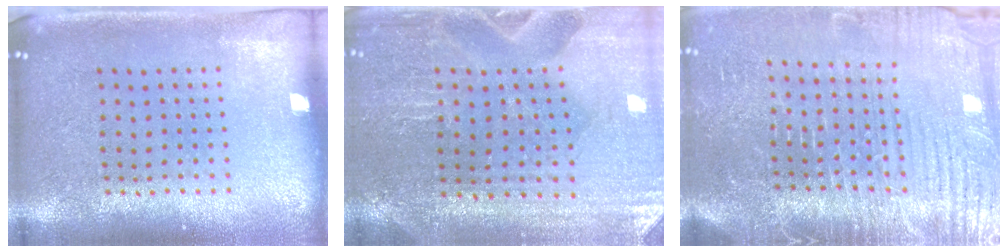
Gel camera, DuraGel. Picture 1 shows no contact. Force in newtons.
{"total": 0.8, "press": 0.8, "slide": 0.1}
{"total": 4.5, "press": 4.1, "slide": 1.7}